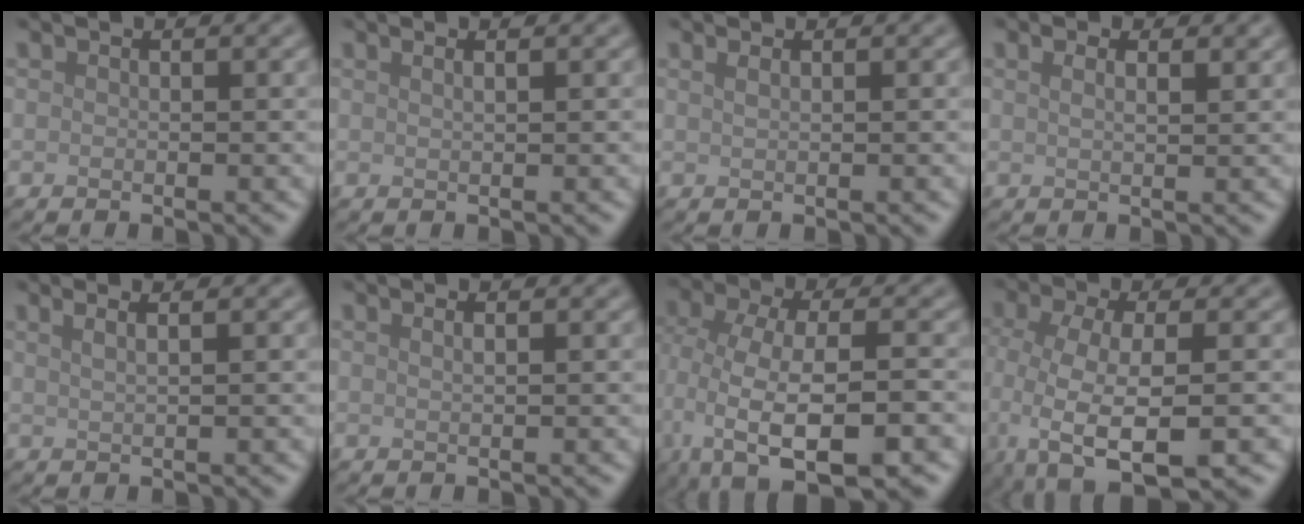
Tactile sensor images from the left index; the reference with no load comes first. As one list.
[{"total": 1.5, "force": [0.9, 0.6, 1.1], "torque": [-0.005, -0.001, 0.001]}, {"total": 1.0, "force": [0.6, 0.4, 0.7], "torque": [-0.010, 0.003, 0.008]}, {"total": 3.3, "force": [1.9, 1.6, 2.2], "torque": [-0.016, 0.021, 0.003]}, {"total": 3.0, "force": [1.7, 1.4, 2.1], "torque": [-0.006, 0.011, -0.006]}, {"total": 1.2, "force": [0.6, 0.5, 0.9], "torque": [-0.005, -0.001, 0.002]}, {"total": 10.6, "force": [-3.9, 4.8, 8.6], "torque": [-0.157, -0.018, -0.055]}, {"total": 8.2, "force": [-2.9, 3.2, 7.0], "torque": [-0.144, -0.020, -0.049]}]